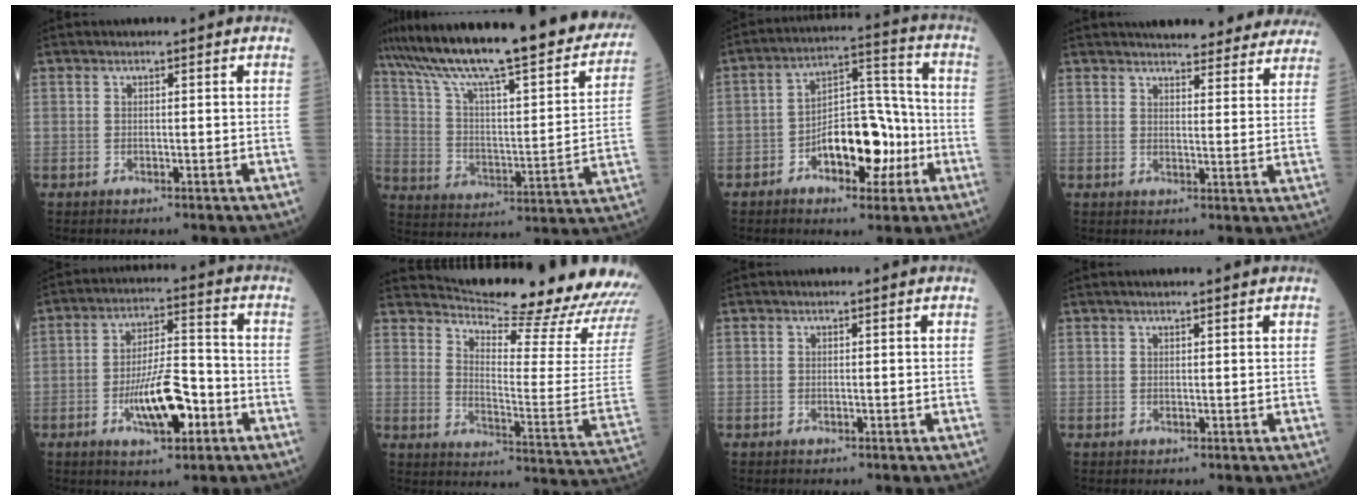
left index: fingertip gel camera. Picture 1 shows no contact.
{"total": 31.9, "force": [25.9, 5.4, 17.8], "torque": [-0.286, -0.027, 0.357]}
{"total": 11.5, "force": [-4.4, 5.6, 8.9], "torque": [-0.154, 0.025, -0.069]}
{"total": 18.5, "force": [16.9, 4.2, 6.0], "torque": [-0.056, -0.009, 0.188]}
{"total": 10.3, "force": [-4.2, 3.1, 8.9], "torque": [-0.166, 0.002, -0.070]}
{"total": 21.7, "force": [20.7, 0.4, 6.7], "torque": [-0.114, -0.113, 0.261]}
{"total": 0.0}
{"total": 1.8, "force": [1.4, 0.0, 1.1], "torque": [-0.014, 0.015, 0.021]}